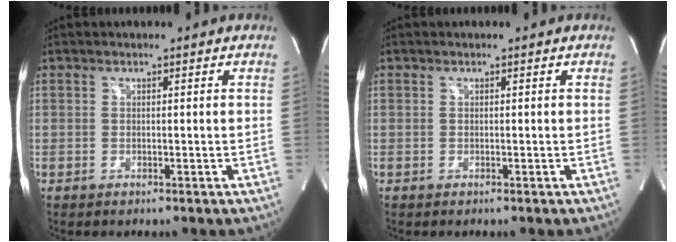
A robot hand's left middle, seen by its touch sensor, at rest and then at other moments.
{"total": 0.0}